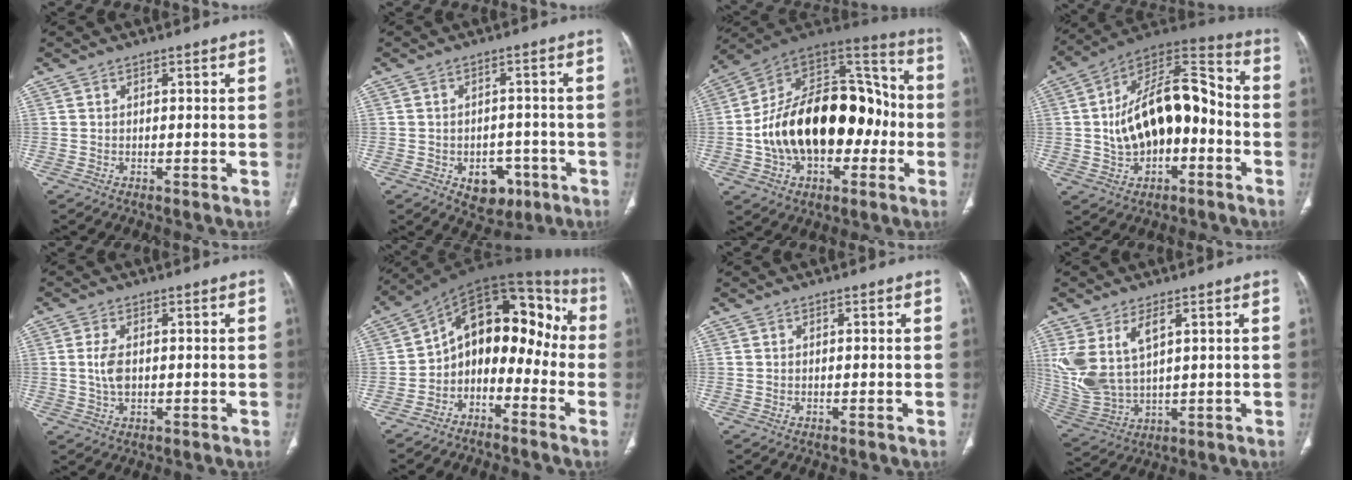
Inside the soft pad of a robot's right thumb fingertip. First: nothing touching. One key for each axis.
{"total": 7.4, "fx": -3.1, "fy": 5.3, "fz": 4.1, "tx": -0.024, "ty": 0.021, "tz": -0.032}
{"total": 28.7, "fx": -3.8, "fy": 17.5, "fz": 22.5, "tx": -0.352, "ty": 0.052, "tz": -0.052}
{"total": 20.6, "fx": -2.1, "fy": 11.7, "fz": 16.8, "tx": -0.254, "ty": 0.049, "tz": -0.035}
{"total": 4.1, "fx": 0.2, "fy": 2.3, "fz": 3.4, "tx": -0.074, "ty": 0.001, "tz": 0.005}
{"total": 15.6, "fx": -3.7, "fy": 10.4, "fz": 11.0, "tx": -0.114, "ty": 0.104, "tz": -0.071}
{"total": 0.0}
{"total": 12.4, "fx": 4.6, "fy": 6.5, "fz": 9.5, "tx": -0.210, "ty": -0.015, "tz": 0.111}